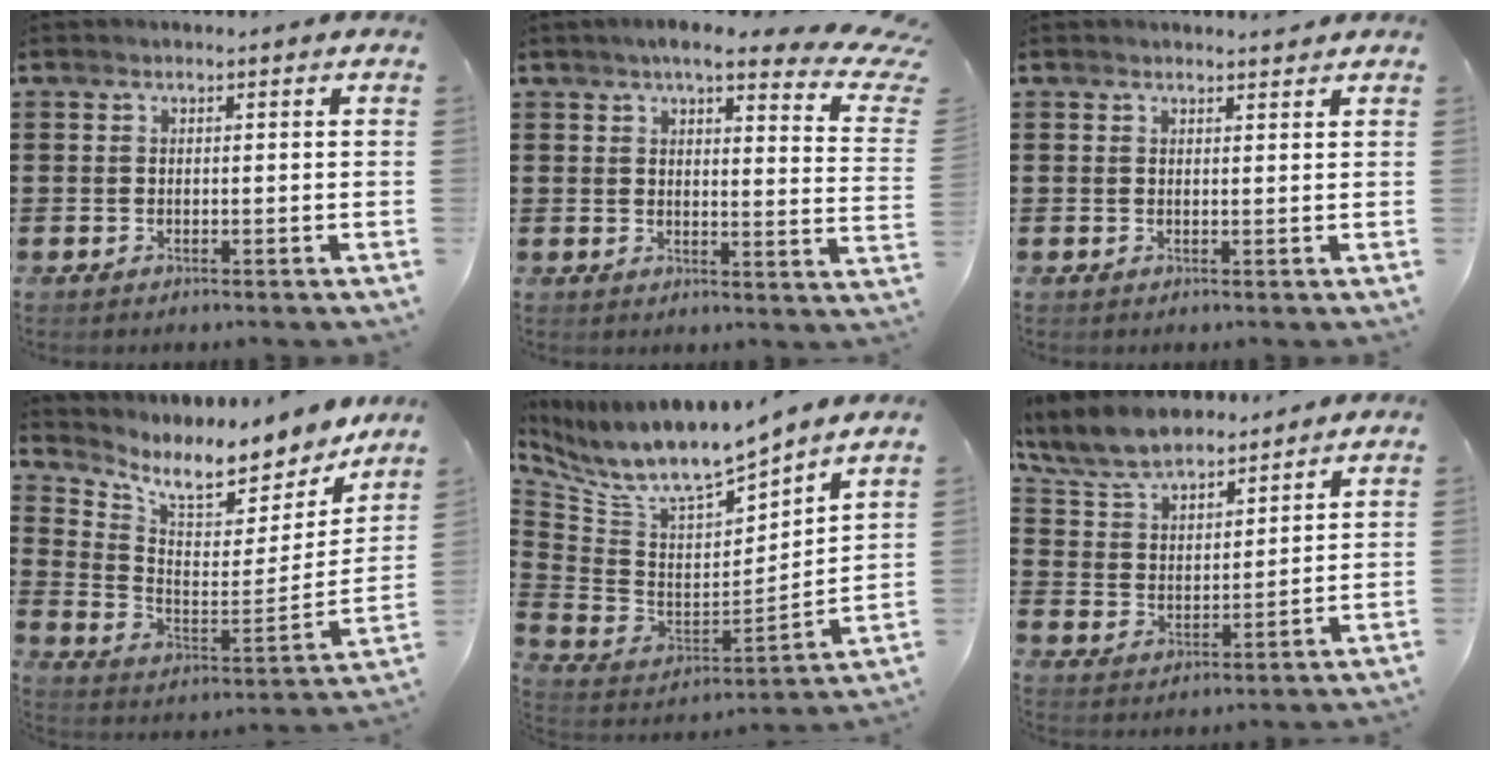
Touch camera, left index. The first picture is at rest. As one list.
[{"total": 6.6, "force": [5.3, 1.3, 3.7], "torque": [-0.067, -0.022, 0.086]}, {"total": 1.3, "force": [1.3, 0.1, 0.1], "torque": [-0.005, 0.000, 0.026]}, {"total": 8.2, "force": [6.8, 2.0, 4.1], "torque": [-0.098, -0.056, 0.110]}, {"total": 8.7, "force": [7.8, 1.5, 3.4], "torque": [-0.103, -0.063, 0.135]}, {"total": 8.1, "force": [7.4, 2.0, 2.8], "torque": [-0.087, -0.028, 0.134]}]